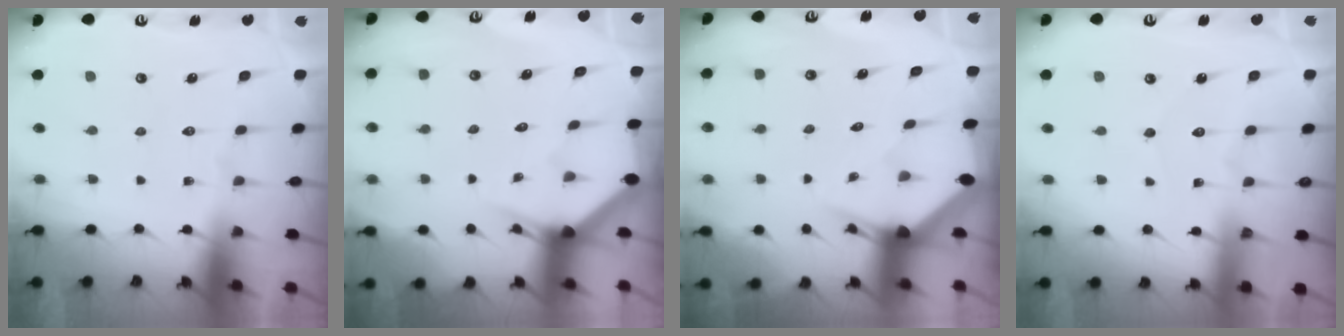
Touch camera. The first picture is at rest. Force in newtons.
{"total": 2.7, "press": 2.7, "slide": 0.0}
{"total": 3.3, "press": 3.3, "slide": 0.2}
{"total": 2.6, "press": 2.6, "slide": 0.2}